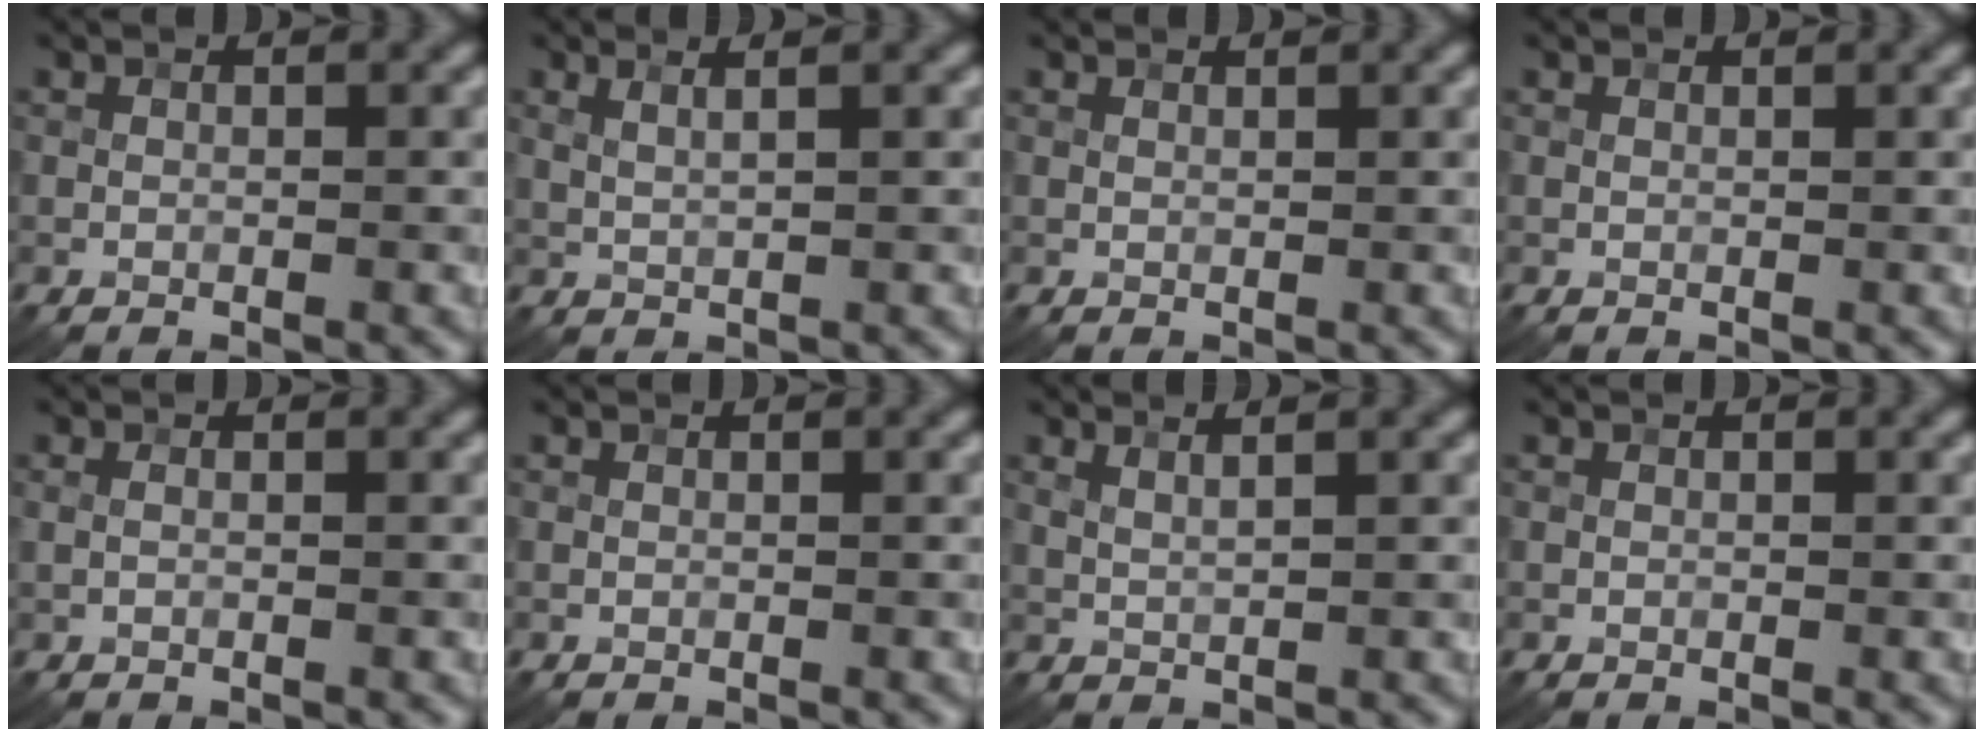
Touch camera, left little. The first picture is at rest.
{"total": 2.5, "force": [1.4, 0.8, 1.9], "torque": [-0.023, 0.003, 0.008]}
{"total": 1.0, "force": [0.9, 0.1, 0.4], "torque": [-0.008, -0.003, 0.007]}
{"total": 0.5, "force": [0.5, 0.0, 0.1], "torque": [-0.005, -0.003, 0.005]}
{"total": 0.6, "force": [0.2, 0.2, 0.5], "torque": [-0.010, -0.005, 0.003]}
{"total": 0.0}
{"total": 2.0, "force": [1.2, 0.6, 1.5], "torque": [-0.023, 0.002, 0.016]}
{"total": 0.0}